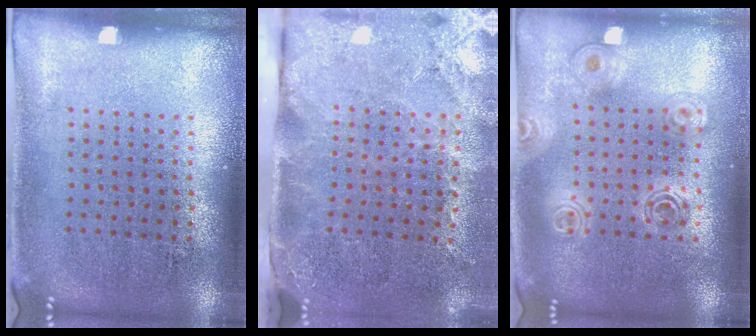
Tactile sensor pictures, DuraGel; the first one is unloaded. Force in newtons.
{"total": 3.9, "press": 3.2, "slide": 2.3}
{"total": 1.6, "press": 1.4, "slide": 0.7}